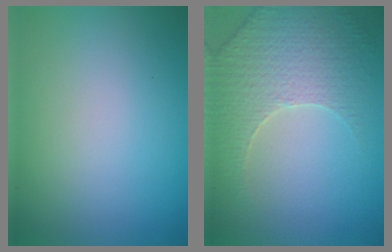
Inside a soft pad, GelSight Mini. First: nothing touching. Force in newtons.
{"total": 4.3, "press": 4.2, "slide": 1.2}